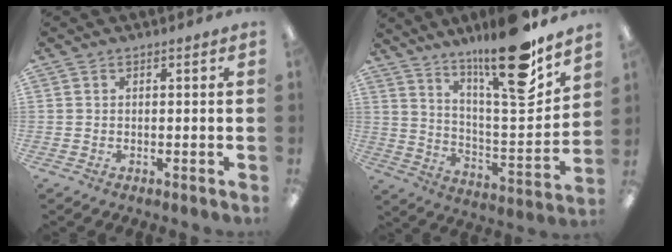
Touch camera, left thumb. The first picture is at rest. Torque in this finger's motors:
{"motor_torque": [0.37, 0.38, 1.57, -1.20, 0.18]}